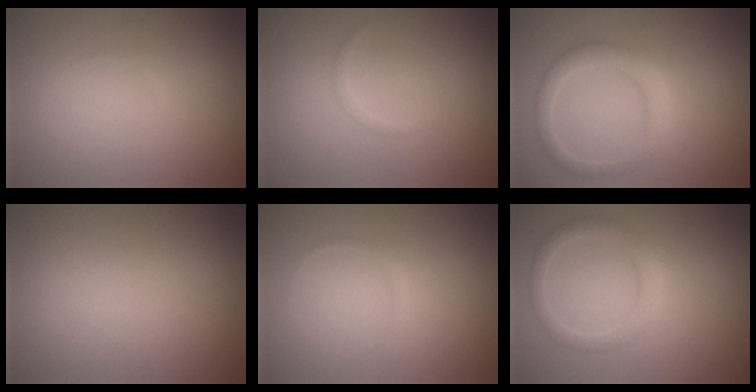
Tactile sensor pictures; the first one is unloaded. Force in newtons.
{"total": 0.6, "press": 0.6, "slide": 0.1}
{"total": 2.7, "press": 2.7, "slide": 0.0}
{"total": 0.0}
{"total": 1.2, "press": 1.2, "slide": 0.2}
{"total": 2.2, "press": 2.2, "slide": 0.1}